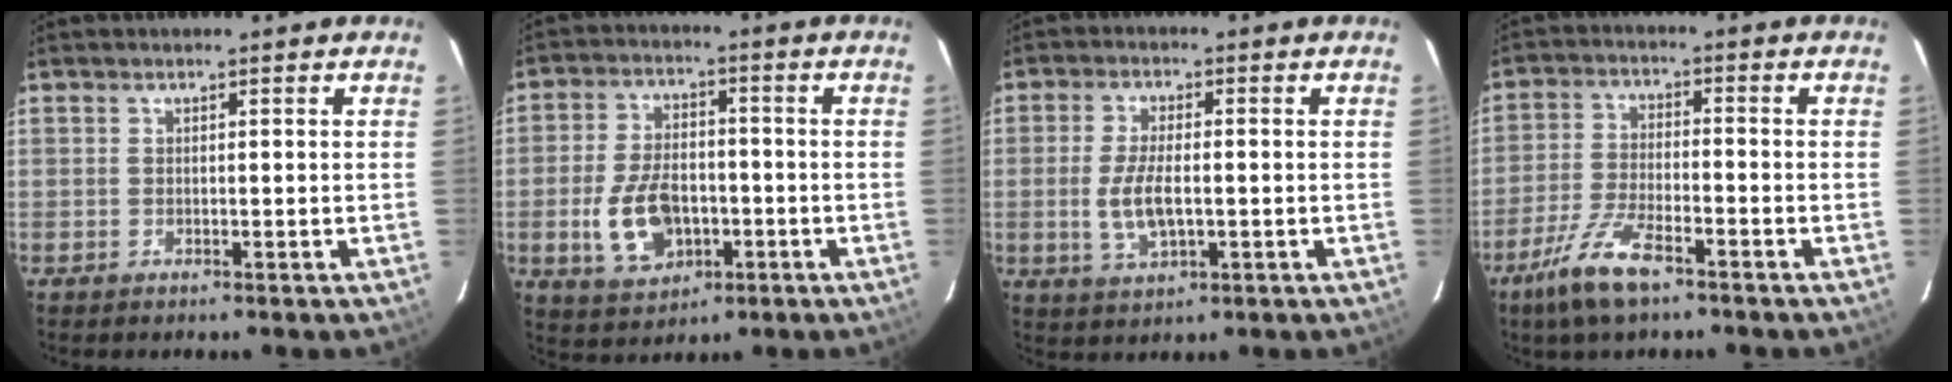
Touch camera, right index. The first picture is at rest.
{"total": 11.5, "force": [-3.2, 7.1, 8.4], "torque": [-0.180, 0.002, -0.044]}
{"total": 7.2, "force": [-1.1, 3.0, 6.5], "torque": [-0.132, -0.007, -0.016]}
{"total": 9.7, "force": [-6.4, 2.6, 6.8], "torque": [-0.155, -0.011, -0.124]}